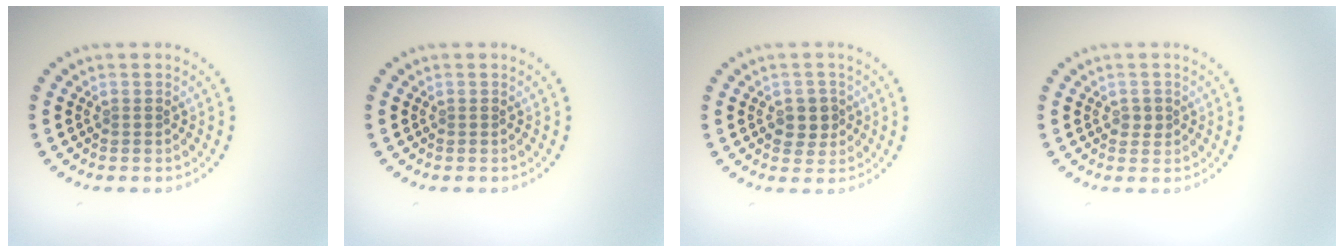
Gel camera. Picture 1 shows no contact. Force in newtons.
{"total": 0.0}
{"total": 2.6, "press": 2.5, "slide": 0.7}
{"total": 1.2, "press": 1.1, "slide": 0.3}